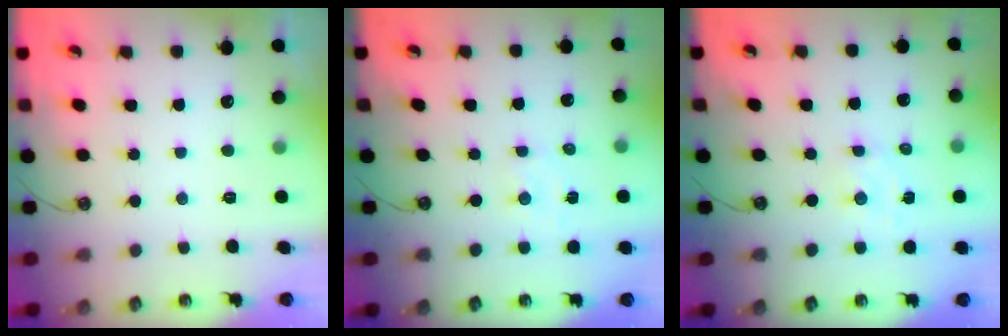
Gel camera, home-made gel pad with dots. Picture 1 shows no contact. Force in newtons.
{"total": 2.0, "press": 1.9, "slide": 0.3}
{"total": 2.0, "press": 2.0, "slide": 0.3}